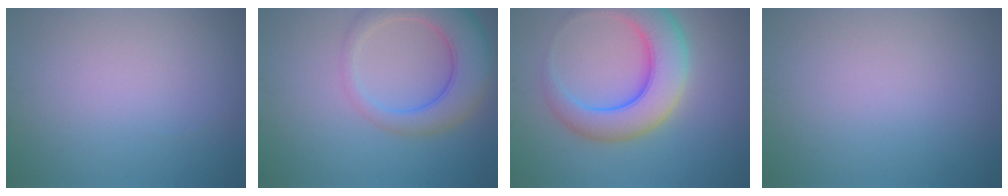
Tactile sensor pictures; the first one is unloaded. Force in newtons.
{"total": 6.3, "press": 6.3, "slide": 0.6}
{"total": 7.8, "press": 7.8, "slide": 0.3}
{"total": 0.0}